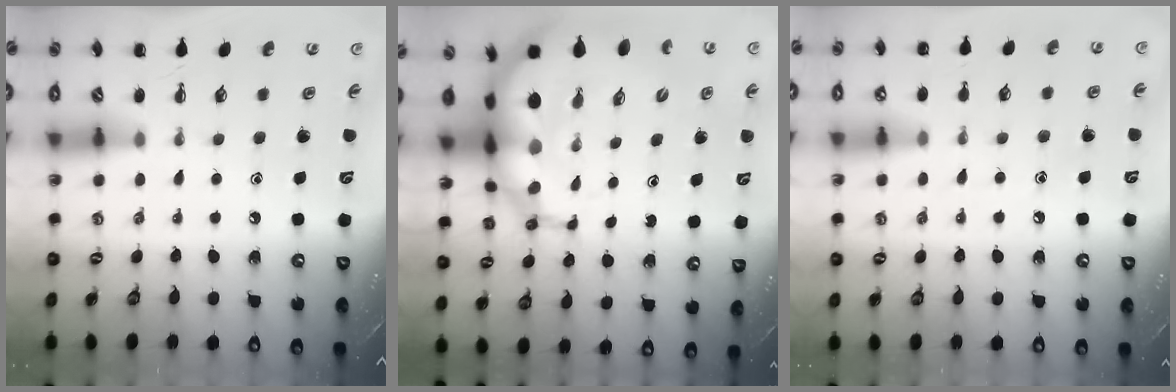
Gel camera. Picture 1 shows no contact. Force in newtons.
{"total": 13.4, "press": 12.9, "slide": 3.8}
{"total": 7.8, "press": 7.5, "slide": 2.1}